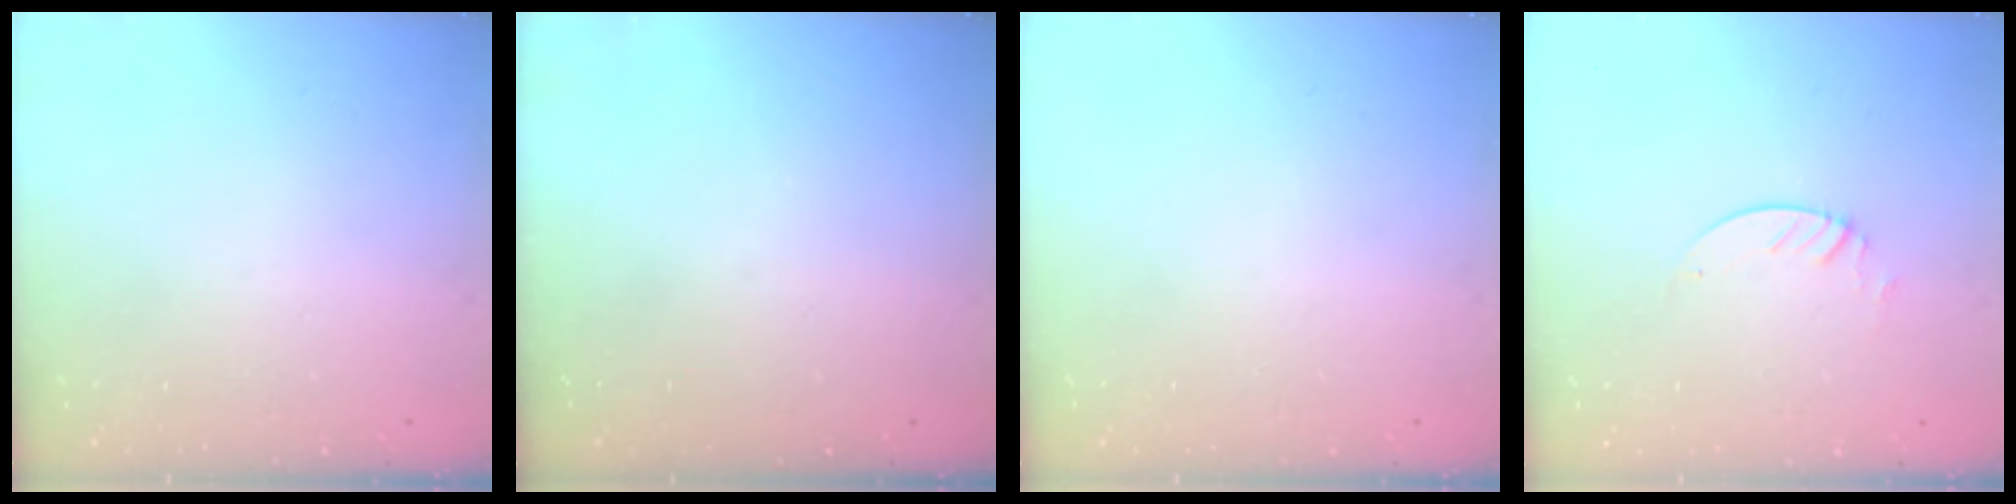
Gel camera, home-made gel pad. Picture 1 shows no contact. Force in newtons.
{"total": 0.0}
{"total": 0.0}
{"total": 2.3, "press": 2.3, "slide": 0.2}